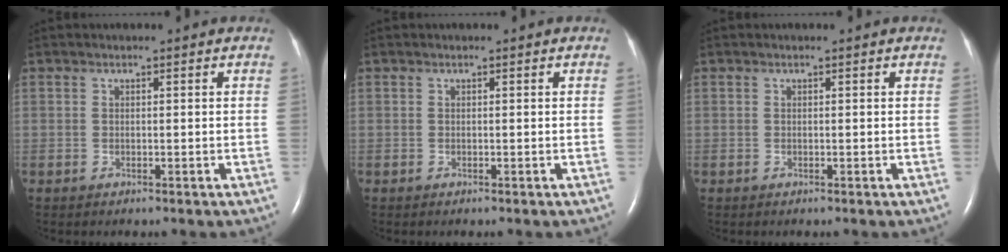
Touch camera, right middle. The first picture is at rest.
{"total": 0.0}
{"total": 0.0}